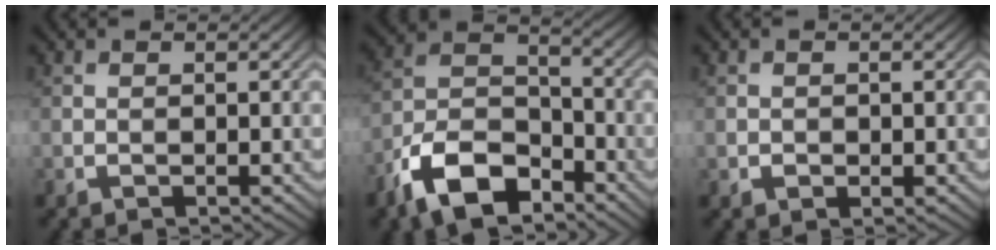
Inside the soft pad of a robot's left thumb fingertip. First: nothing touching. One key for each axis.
{"total": 11.4, "fx": -7.6, "fy": 5.6, "fz": 6.3, "tx": -0.130, "ty": -0.003, "tz": -0.161}
{"total": 0.7, "fx": -0.2, "fy": 0.6, "fz": 0.2, "tx": -0.001, "ty": -0.001, "tz": -0.003}